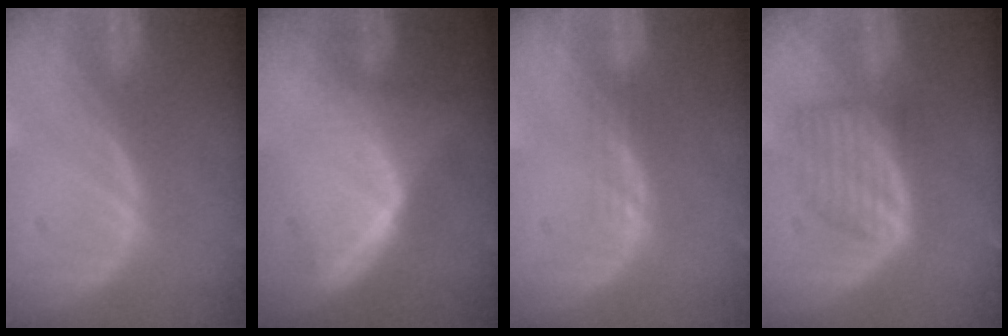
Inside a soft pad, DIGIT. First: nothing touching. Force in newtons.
{"total": 6.8, "press": 6.1, "slide": 3.1}
{"total": 1.5, "press": 1.5, "slide": 0.3}
{"total": 6.2, "press": 5.9, "slide": 1.9}